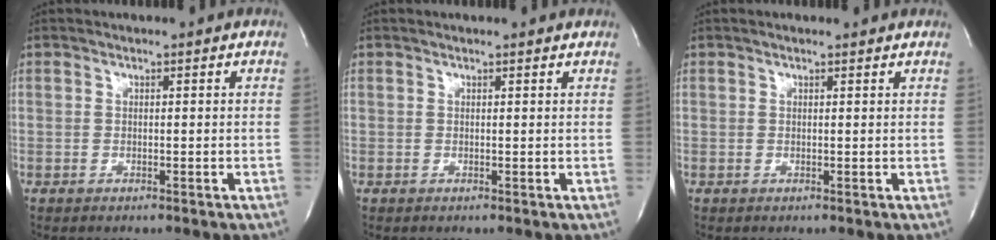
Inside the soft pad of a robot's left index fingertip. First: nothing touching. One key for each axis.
{"total": 1.9, "fx": 1.8, "fy": 0.3, "fz": 0.2, "tx": -0.013, "ty": 0.003, "tz": 0.012}
{"total": 1.8, "fx": 1.7, "fy": 0.2, "fz": 0.5, "tx": -0.013, "ty": 0.009, "tz": 0.017}